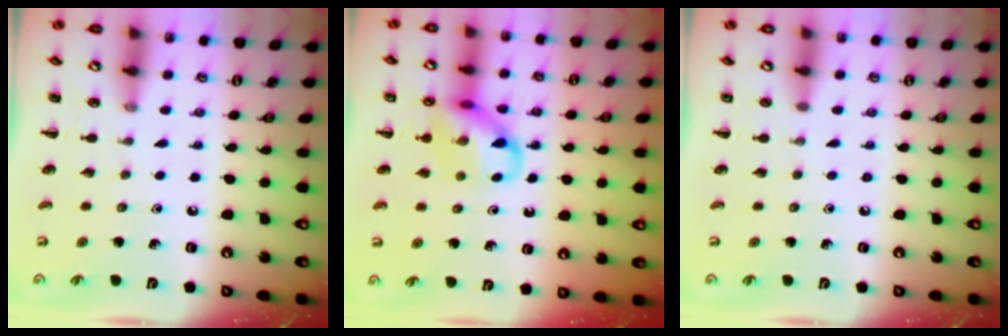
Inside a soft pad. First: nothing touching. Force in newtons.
{"total": 12.1, "press": 11.9, "slide": 2.0}
{"total": 0.0}